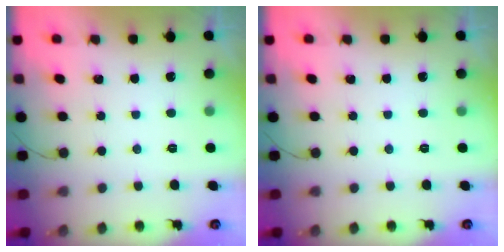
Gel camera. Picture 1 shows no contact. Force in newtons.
{"total": 0.0}